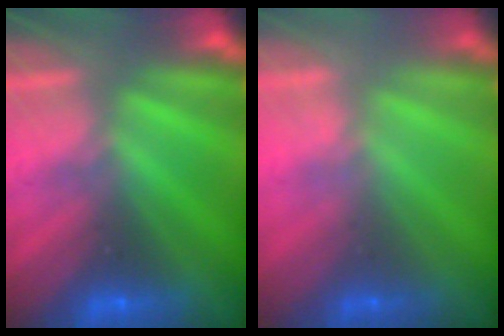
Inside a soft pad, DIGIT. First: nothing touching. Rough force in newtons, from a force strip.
{"total": 2.3}